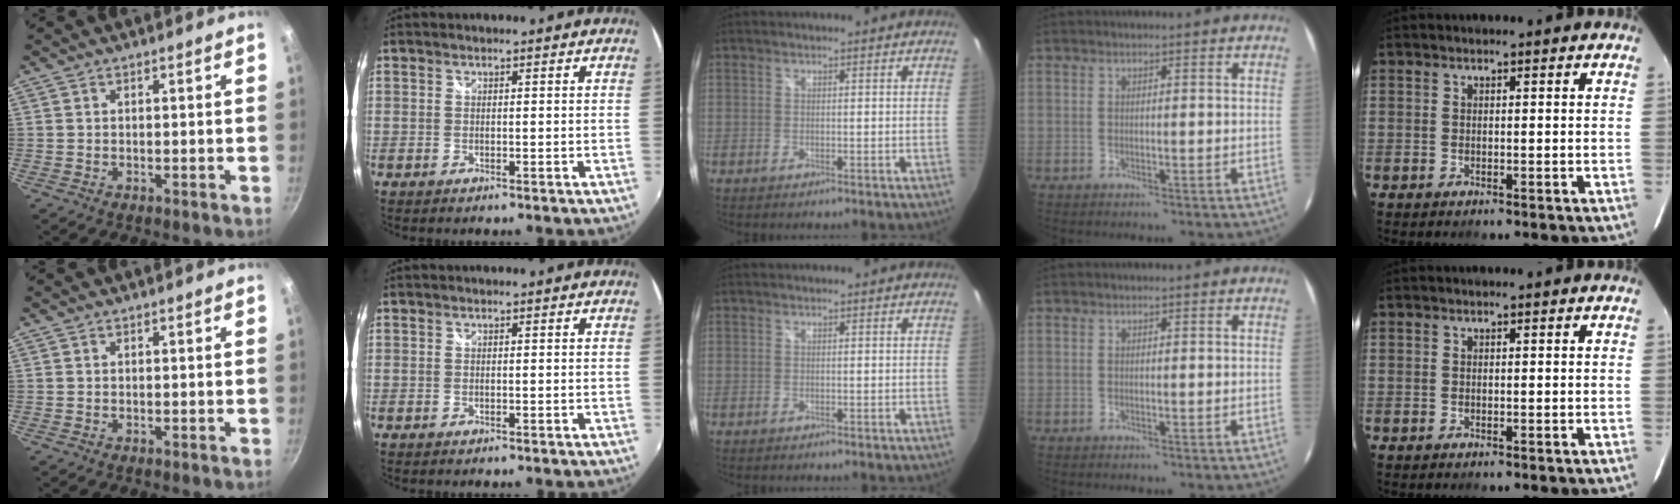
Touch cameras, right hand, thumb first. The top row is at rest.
{}